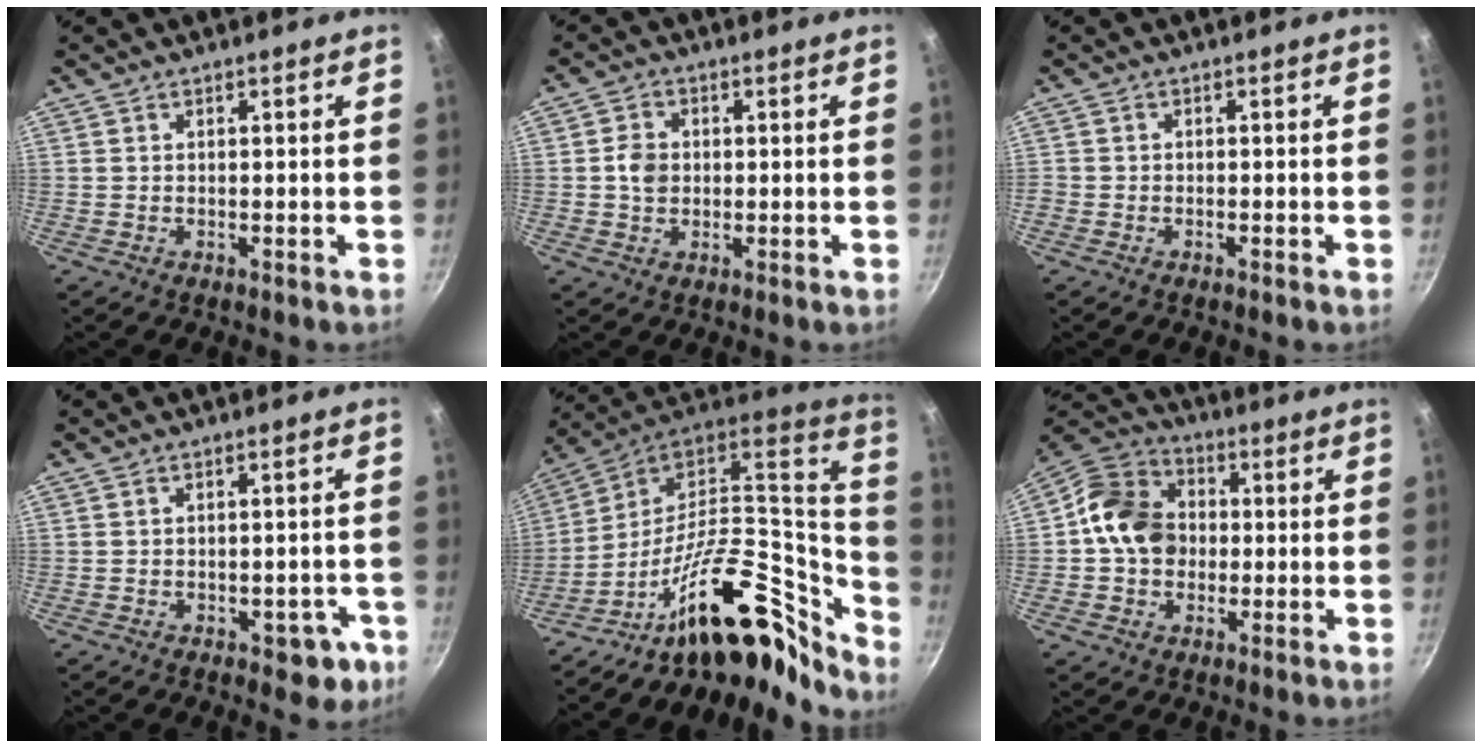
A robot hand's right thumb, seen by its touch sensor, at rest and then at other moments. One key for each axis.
{"total": 4.0, "fx": 0.2, "fy": 3.2, "fz": 2.4, "tx": -0.029, "ty": 0.006, "tz": -0.003}
{"total": 0.7, "fx": -0.6, "fy": 0.3, "fz": 0.2, "tx": -0.013, "ty": 0.004, "tz": -0.015}
{"total": 5.8, "fx": -2.5, "fy": 3.3, "fz": 4.0, "tx": -0.019, "ty": 0.023, "tz": -0.021}
{"total": 28.5, "fx": -14.7, "fy": 15.3, "fz": 19.1, "tx": -0.227, "ty": 0.099, "tz": -0.244}
{"total": 12.5, "fx": 0.1, "fy": 10.3, "fz": 7.1, "tx": -0.095, "ty": 0.023, "tz": -0.017}